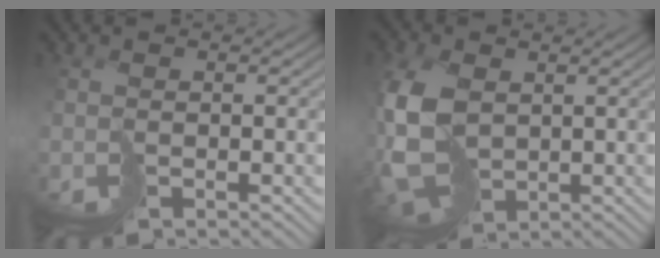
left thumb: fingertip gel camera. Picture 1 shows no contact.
{"total": 10.7, "force": [0.0, 7.2, 7.9], "torque": [-0.223, -0.008, -0.004]}